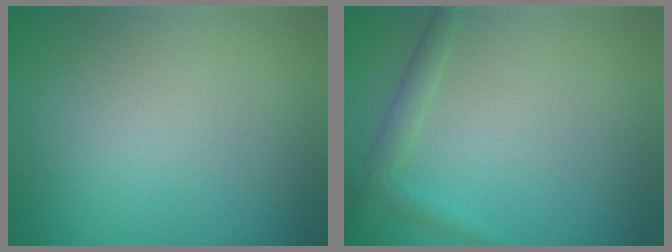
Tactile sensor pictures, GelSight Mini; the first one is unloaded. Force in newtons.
{"total": 1.8, "press": 1.8, "slide": 0.0}